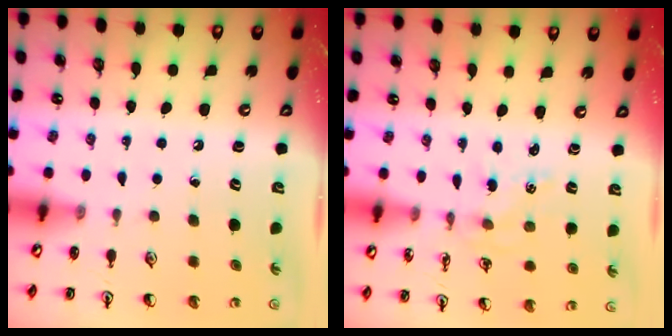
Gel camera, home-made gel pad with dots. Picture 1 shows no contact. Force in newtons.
{"total": 0.7, "press": 0.6, "slide": 0.2}